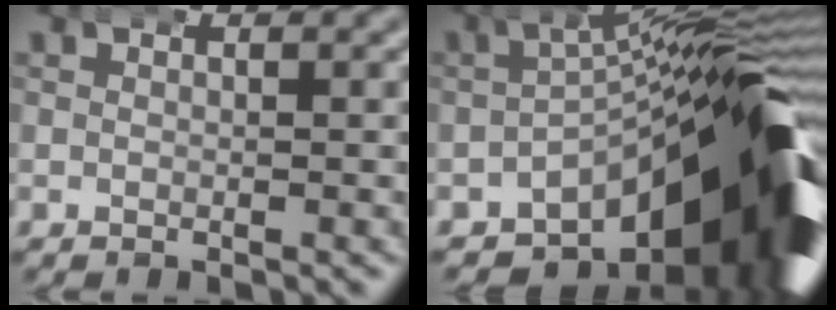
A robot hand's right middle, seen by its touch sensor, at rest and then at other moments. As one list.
[{"total": 20.4, "force": [-6.9, 9.2, 16.8], "torque": [-0.196, -0.017, -0.088]}]